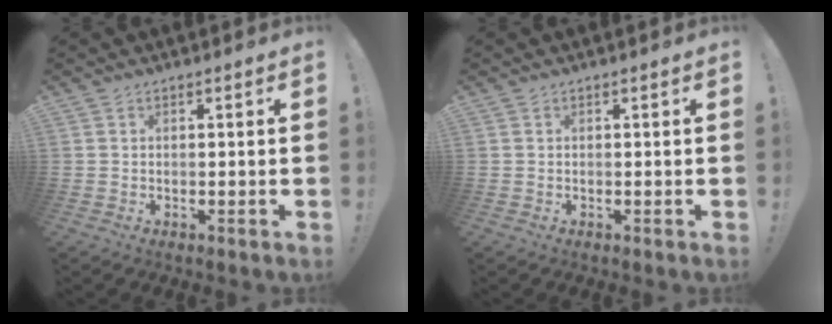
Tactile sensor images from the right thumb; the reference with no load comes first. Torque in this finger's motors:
{"motor_torque": [-0.07, -0.04, 0.00, 0.00, 0.00]}